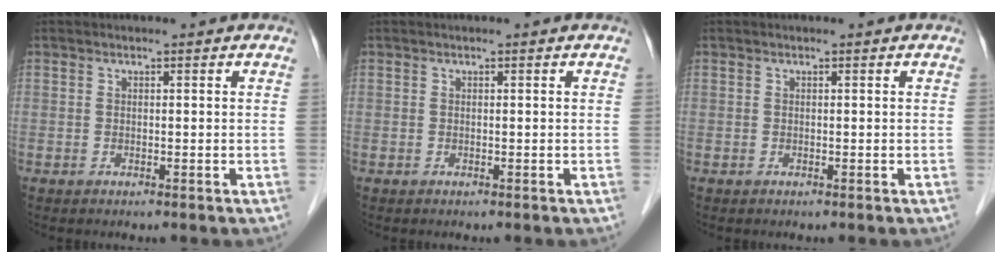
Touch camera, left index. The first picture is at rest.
{"total": 0.0}
{"total": 0.0}